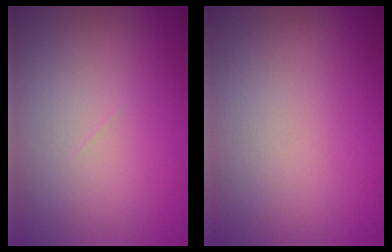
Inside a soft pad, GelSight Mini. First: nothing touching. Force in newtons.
{"total": 0.0}